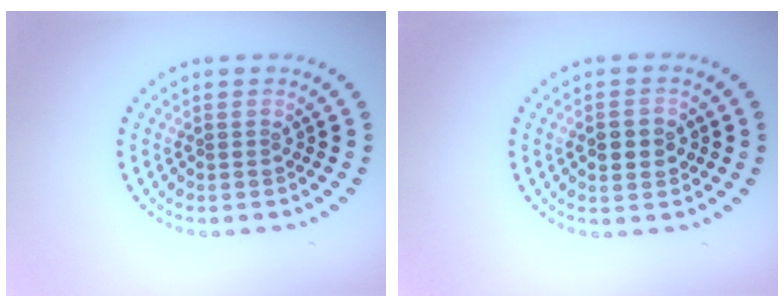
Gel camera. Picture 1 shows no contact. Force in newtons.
{"total": 2.3, "press": 2.3, "slide": 0.1}